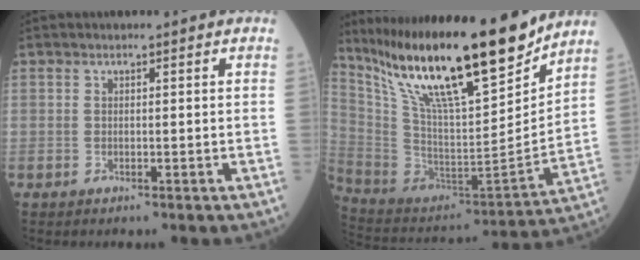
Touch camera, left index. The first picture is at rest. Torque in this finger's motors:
{"motor_torque": [0.50, -0.56, 1.03, 0.21]}